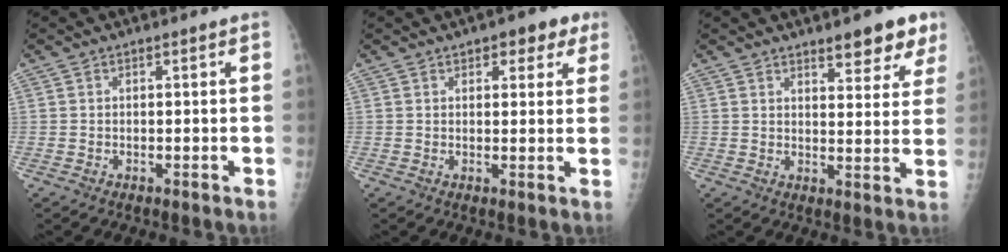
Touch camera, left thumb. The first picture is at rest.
{"total": 5.7, "force": [3.1, 2.9, 3.8], "torque": [-0.012, -0.006, 0.033]}
{"total": 8.2, "force": [5.7, 2.9, 5.2], "torque": [-0.035, -0.033, 0.074]}